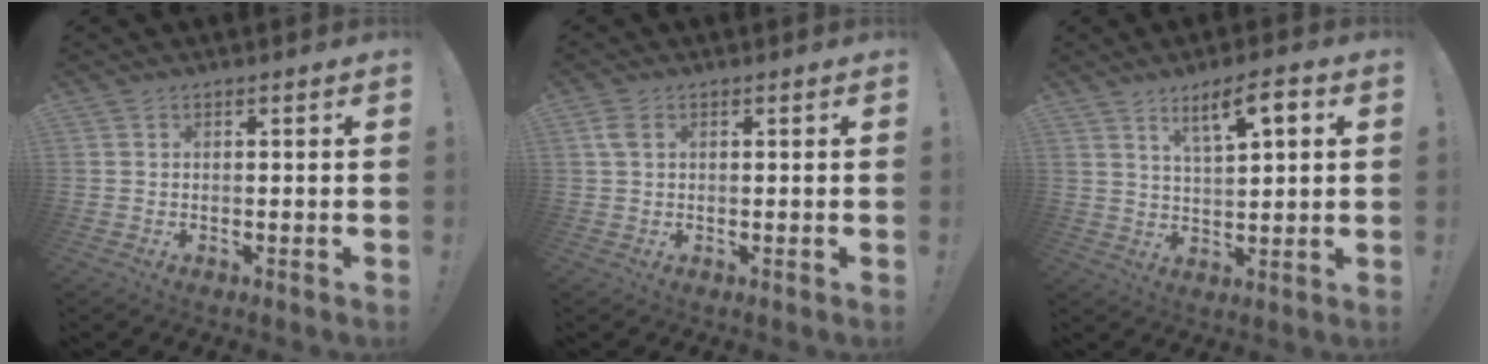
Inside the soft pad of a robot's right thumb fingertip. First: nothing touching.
{"total": 2.6, "force": [0.9, 1.3, 2.1], "torque": [-0.037, 0.002, 0.016]}
{"total": 8.9, "force": [4.5, 2.2, 7.4], "torque": [-0.116, -0.018, 0.071]}